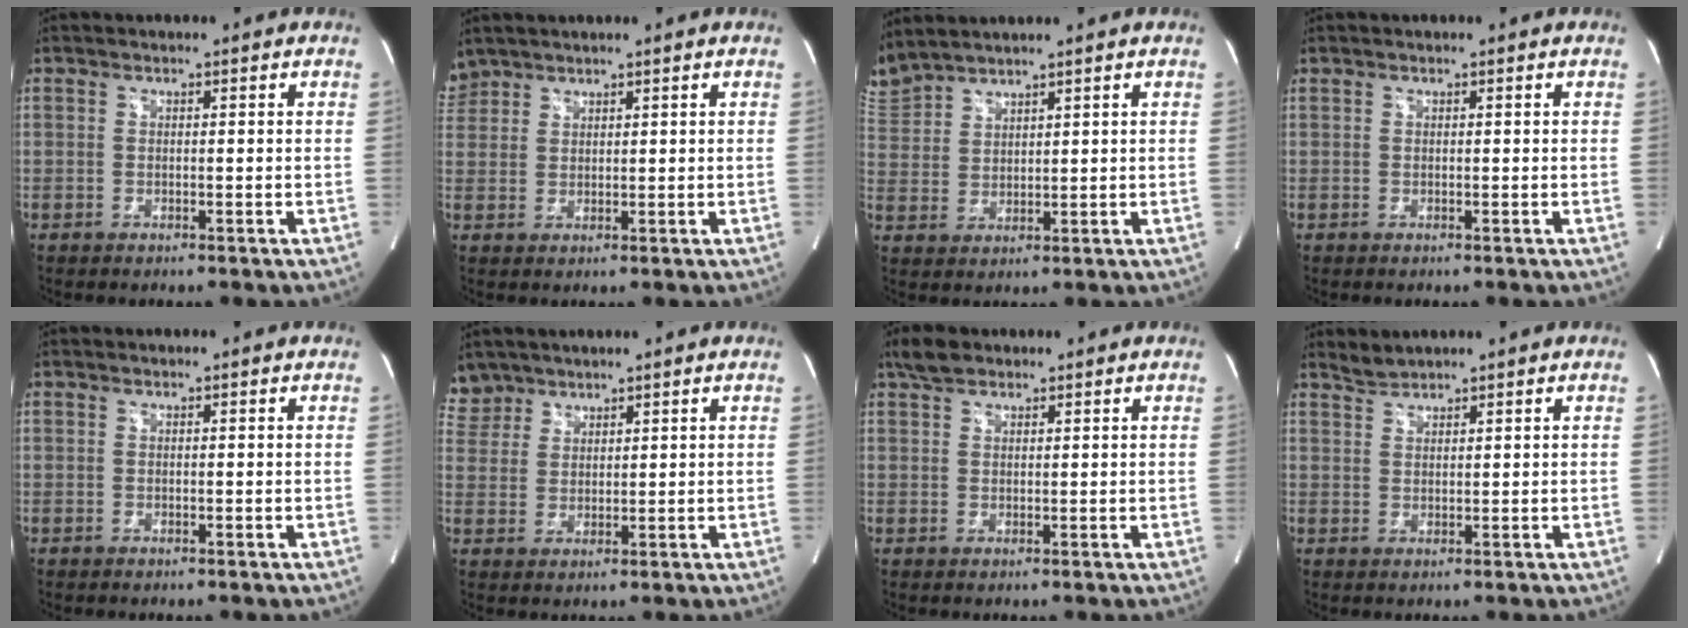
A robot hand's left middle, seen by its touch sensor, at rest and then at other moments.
{"total": 3.4, "force": [3.1, 1.5, 0.0], "torque": [-0.004, 0.017, 0.066]}
{"total": 6.3, "force": [6.1, 0.7, 1.2], "torque": [-0.045, 0.020, 0.132]}
{"total": 0.0}
{"total": 0.0}
{"total": 4.7, "force": [4.1, 2.4, -0.4], "torque": [0.013, 0.009, 0.086]}
{"total": 2.9, "force": [2.3, 1.5, 1.1], "torque": [-0.028, 0.010, 0.044]}
{"total": 1.8, "force": [1.8, -0.2, -0.3], "torque": [-0.002, 0.002, 0.042]}